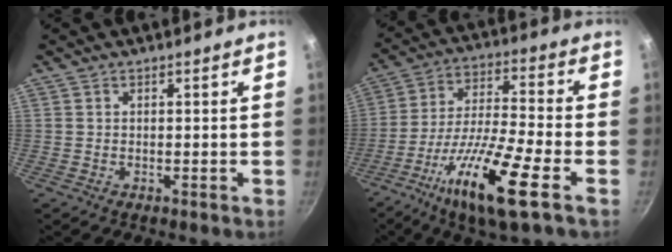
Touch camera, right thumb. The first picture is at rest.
{"total": 17.6, "force": [-8.2, 2.8, 15.3], "torque": [-0.286, 0.026, -0.156]}